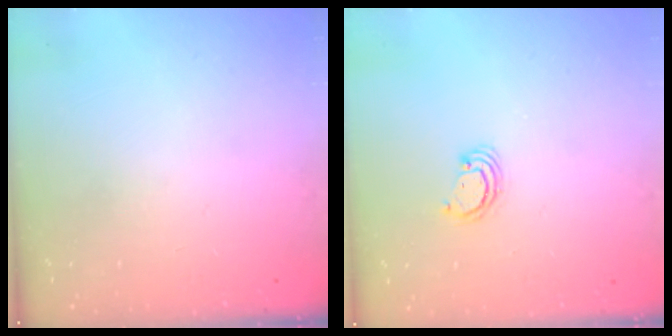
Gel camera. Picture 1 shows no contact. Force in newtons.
{"total": 3.1, "press": 3.1, "slide": 0.2}